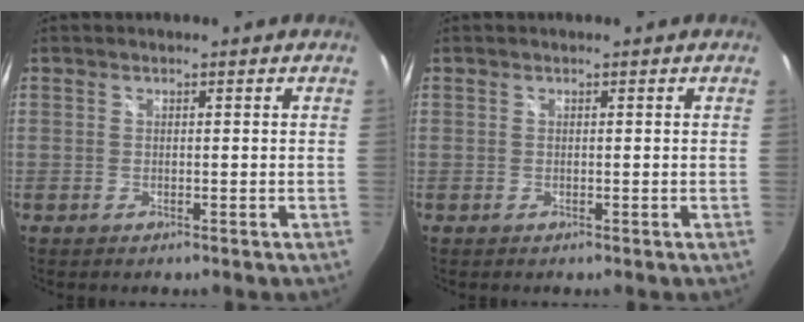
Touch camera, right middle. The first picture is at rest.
{"total": 0.0}